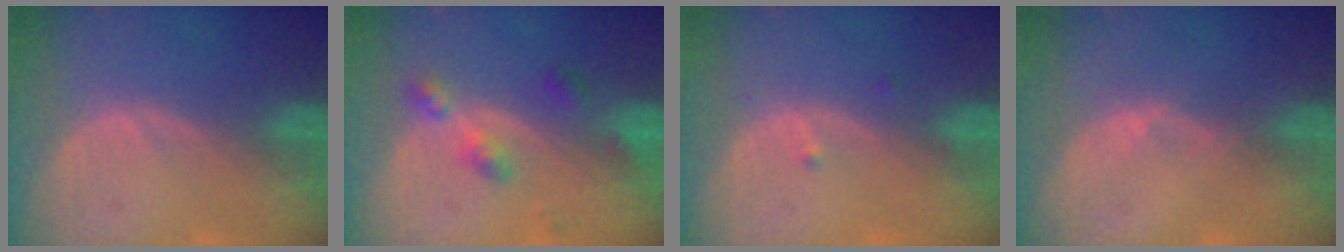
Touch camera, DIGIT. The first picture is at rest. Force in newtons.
{"total": 4.6, "press": 4.4, "slide": 1.5}
{"total": 1.0, "press": 0.8, "slide": 0.6}
{"total": 0.6, "press": 0.5, "slide": 0.3}